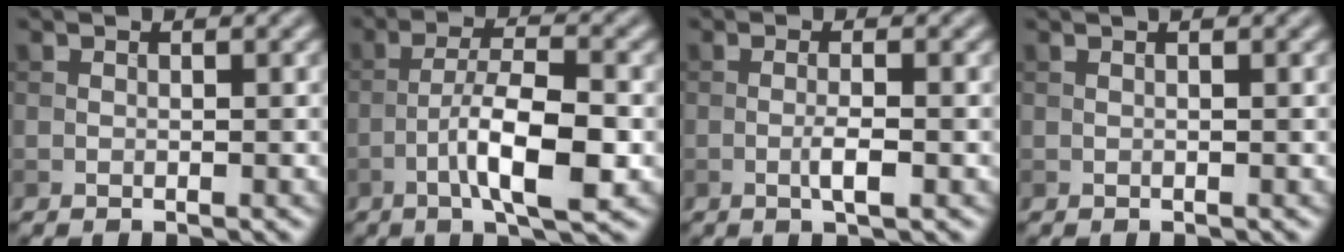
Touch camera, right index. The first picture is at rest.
{"total": 7.1, "force": [-2.5, 1.8, 6.4], "torque": [-0.109, 0.008, -0.046]}
{"total": 2.1, "force": [-0.6, 0.3, 2.0], "torque": [-0.037, 0.001, -0.013]}
{"total": 1.1, "force": [0.5, 0.3, 0.9], "torque": [-0.008, -0.002, 0.001]}